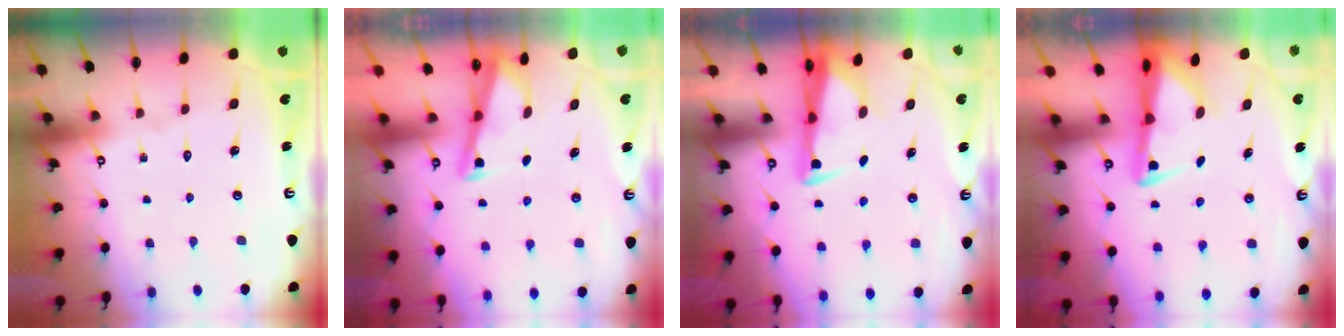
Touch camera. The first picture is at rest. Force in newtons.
{"total": 2.9, "press": 2.9, "slide": 0.4}
{"total": 2.9, "press": 2.8, "slide": 0.6}
{"total": 3.1, "press": 2.9, "slide": 0.9}